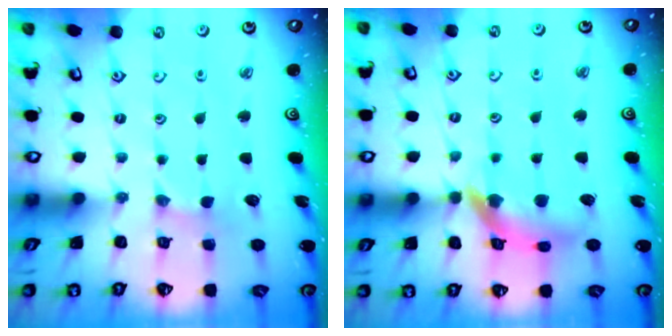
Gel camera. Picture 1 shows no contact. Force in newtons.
{"total": 12.4, "press": 12.2, "slide": 1.7}